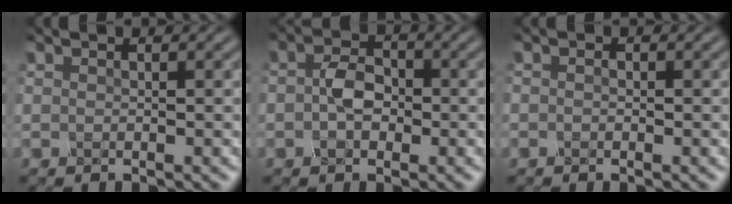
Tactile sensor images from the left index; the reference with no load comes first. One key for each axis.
{"total": 2.9, "fx": -0.4, "fy": 2.0, "fz": 2.1, "tx": -0.042, "ty": 0.003, "tz": -0.013}
{"total": 0.6, "fx": -0.2, "fy": 0.3, "fz": 0.5, "tx": -0.007, "ty": -0.002, "tz": -0.003}